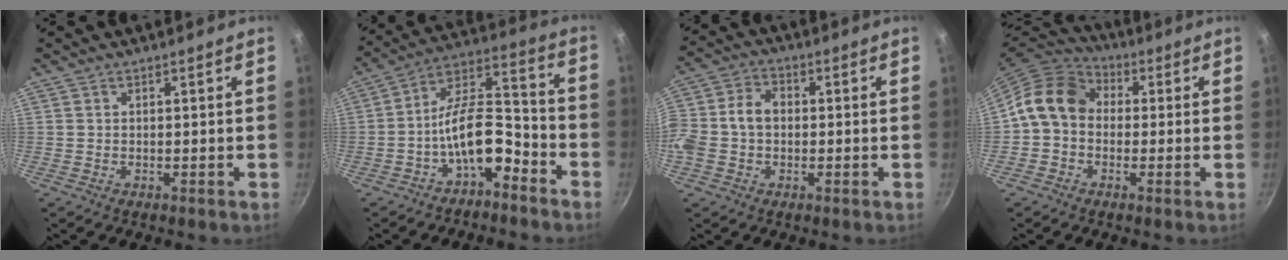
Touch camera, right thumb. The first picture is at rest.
{"total": 12.4, "force": [-6.0, 5.8, 9.2], "torque": [-0.132, 0.074, -0.107]}
{"total": 9.4, "force": [-0.6, 7.1, 6.2], "torque": [-0.111, 0.030, -0.026]}
{"total": 11.3, "force": [0.6, 9.1, 6.6], "torque": [-0.092, 0.031, -0.012]}